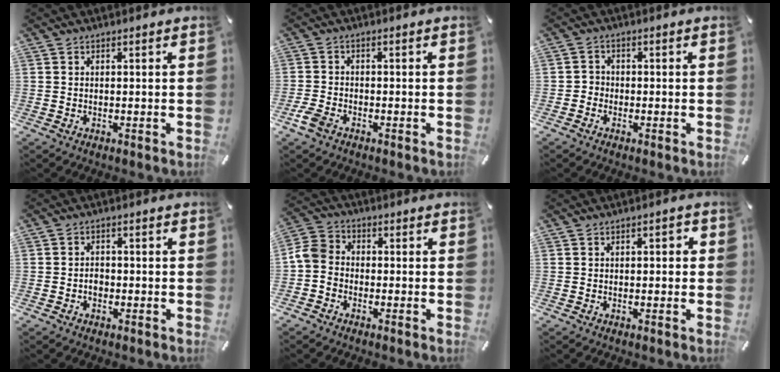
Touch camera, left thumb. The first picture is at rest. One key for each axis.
{"total": 3.5, "fx": -2.3, "fy": 1.8, "fz": 2.0, "tx": -0.059, "ty": 0.001, "tz": -0.048}
{"total": 2.1, "fx": -1.3, "fy": 1.6, "fz": 0.4, "tx": -0.007, "ty": 0.009, "tz": -0.028}
{"total": 2.3, "fx": -0.7, "fy": 1.7, "fz": 1.4, "tx": -0.029, "ty": 0.003, "tz": -0.015}
{"total": 5.8, "fx": -1.8, "fy": 4.7, "fz": 2.8, "tx": -0.070, "ty": 0.015, "tz": -0.033}
{"total": 1.4, "fx": -0.4, "fy": 1.0, "fz": 0.9, "tx": -0.017, "ty": 0.008, "tz": -0.011}